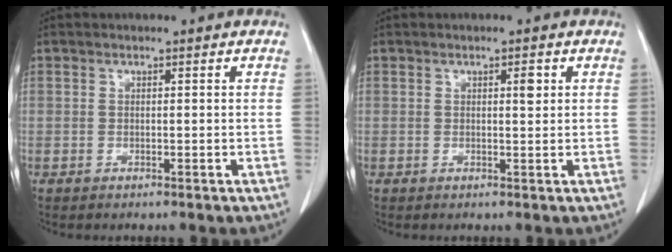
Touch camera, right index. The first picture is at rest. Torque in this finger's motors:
{"motor_torque": [0.18, 0.00, 0.00, 0.01]}